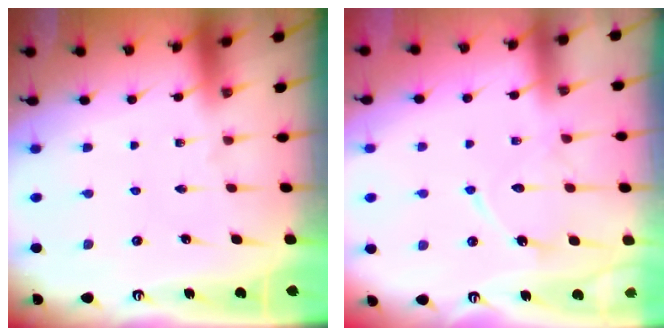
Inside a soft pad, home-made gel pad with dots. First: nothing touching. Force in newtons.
{"total": 11.5, "press": 11.4, "slide": 0.9}